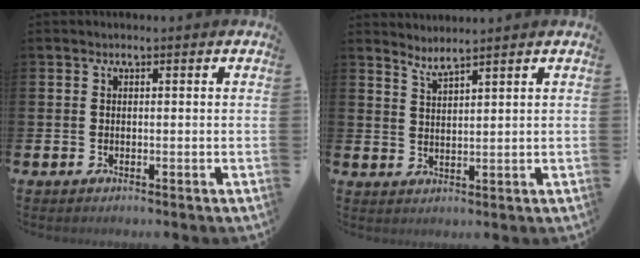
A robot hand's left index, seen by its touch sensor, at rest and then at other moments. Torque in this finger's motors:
{"motor_torque": [0.33, -0.22, -0.03, 0.00]}